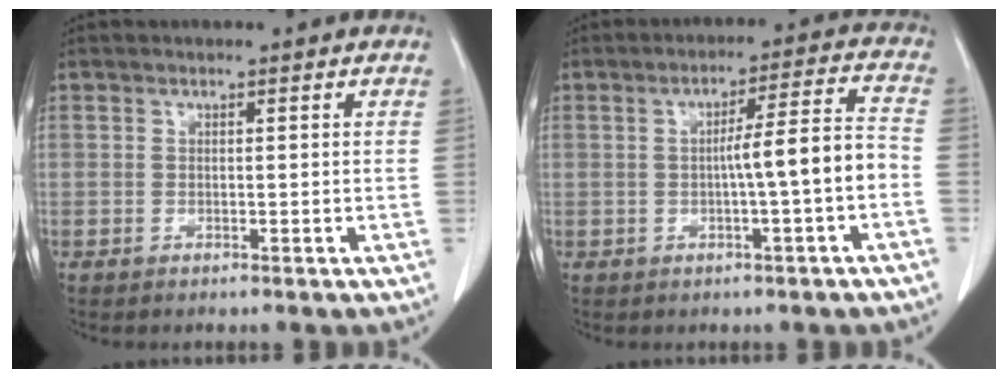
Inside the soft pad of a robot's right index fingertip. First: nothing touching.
{"total": 7.7, "force": [-1.6, -0.2, 7.5], "torque": [-0.114, 0.019, -0.021]}